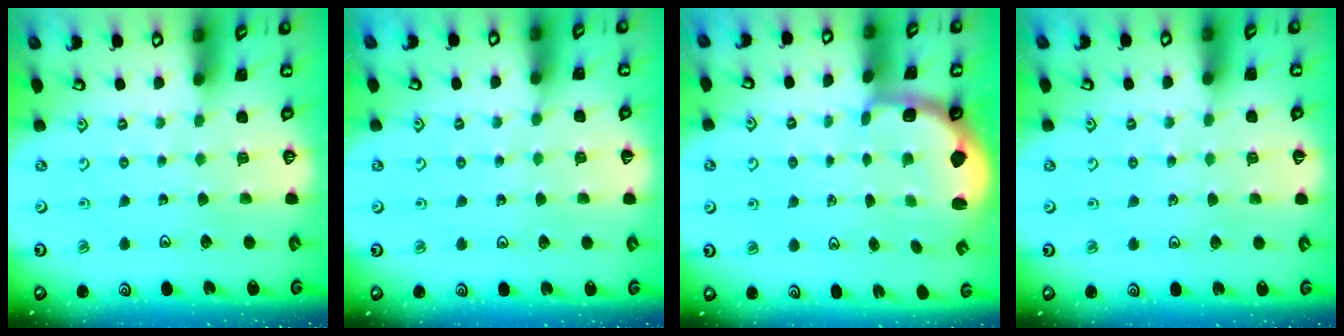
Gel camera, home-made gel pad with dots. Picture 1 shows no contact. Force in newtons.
{"total": 1.7, "press": 1.7, "slide": 0.2}
{"total": 2.2, "press": 1.5, "slide": 1.6}
{"total": 2.1, "press": 2.1, "slide": 0.4}